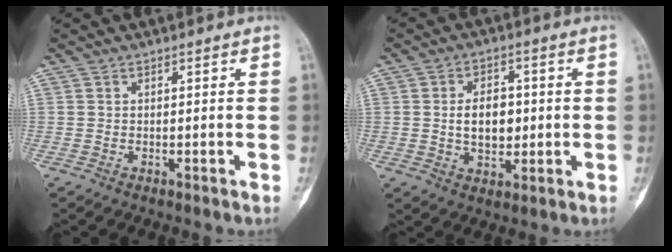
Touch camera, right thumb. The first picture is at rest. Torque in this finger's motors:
{"motor_torque": [1.05, 1.03, 0.60, -0.60, 0.23]}